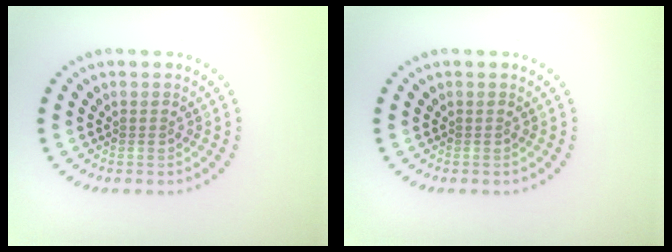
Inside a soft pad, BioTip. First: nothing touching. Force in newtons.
{"total": 0.0}